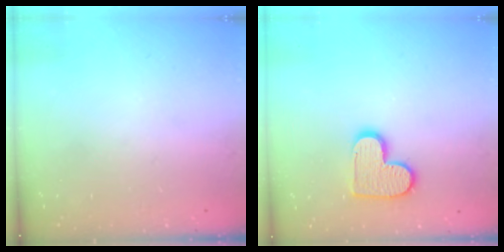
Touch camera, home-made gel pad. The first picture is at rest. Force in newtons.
{"total": 11.6, "press": 11.6, "slide": 0.7}